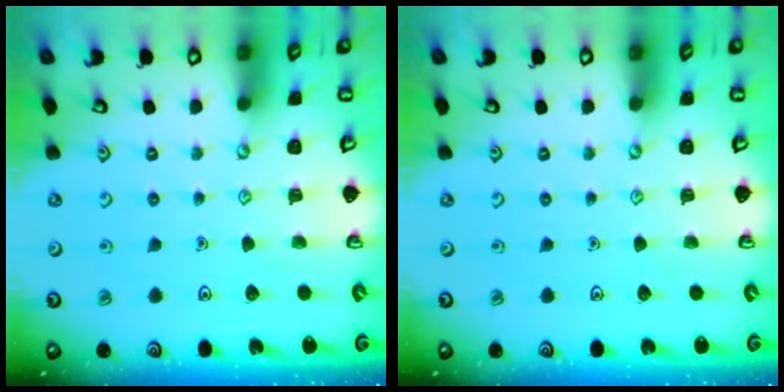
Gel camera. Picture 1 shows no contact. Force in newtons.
{"total": 0.0}